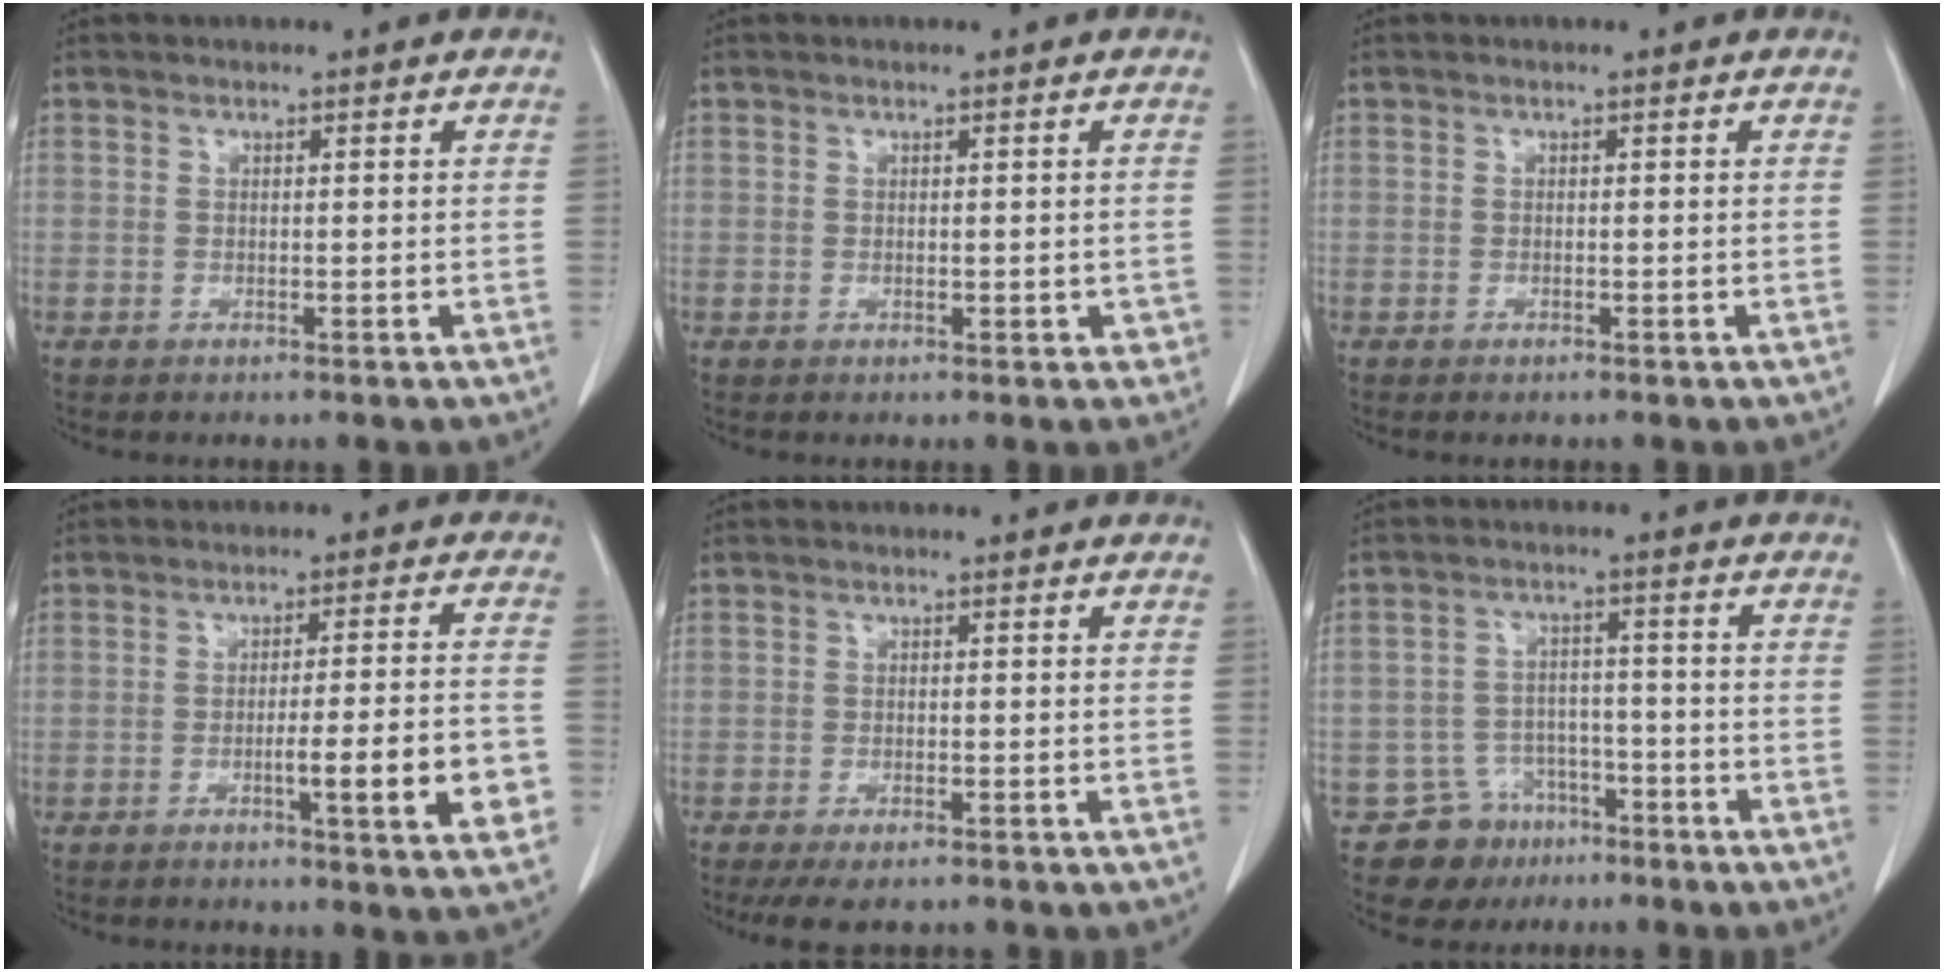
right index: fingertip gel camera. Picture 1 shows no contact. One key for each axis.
{"total": 1.6, "fx": -0.2, "fy": 1.0, "fz": 1.2, "tx": -0.010, "ty": 0.003, "tz": 0.000}
{"total": 0.6, "fx": -0.5, "fy": 0.0, "fz": 0.2, "tx": -0.009, "ty": -0.001, "tz": -0.007}
{"total": 9.9, "fx": -3.2, "fy": 0.3, "fz": 9.4, "tx": -0.124, "ty": -0.003, "tz": -0.043}
{"total": 5.5, "fx": -4.5, "fy": 1.4, "fz": 2.8, "tx": -0.040, "ty": -0.009, "tz": -0.069}
{"total": 7.0, "fx": -4.7, "fy": 5.1, "fz": 0.2, "tx": 0.002, "ty": 0.020, "tz": -0.071}